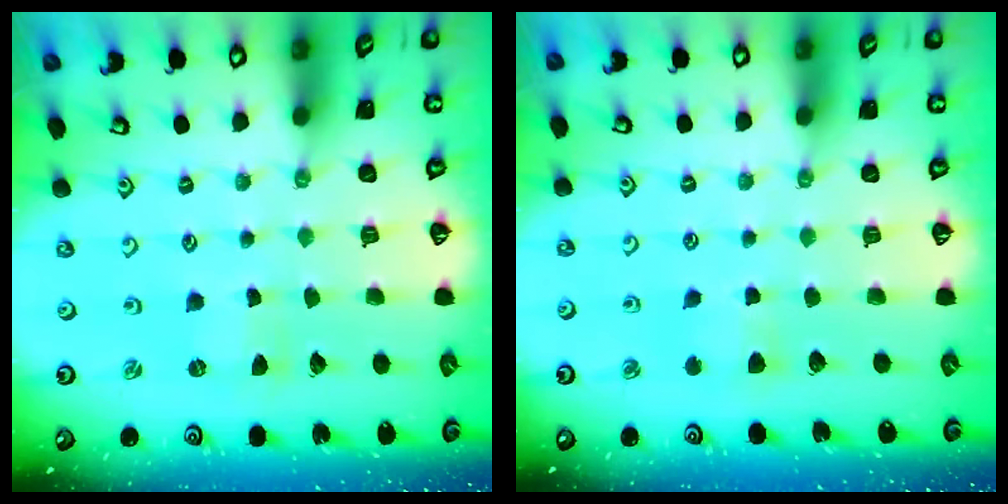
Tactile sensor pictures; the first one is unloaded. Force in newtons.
{"total": 4.1, "press": 4.0, "slide": 0.6}